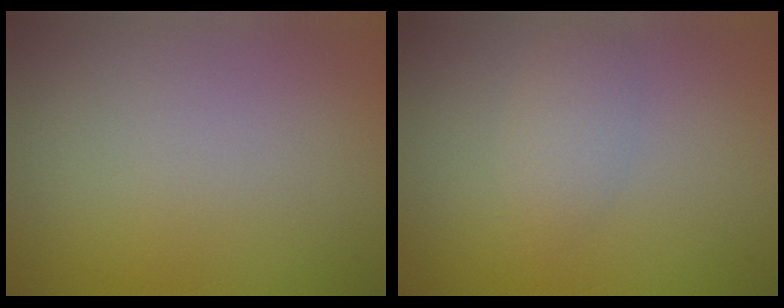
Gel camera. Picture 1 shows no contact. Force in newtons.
{"total": 1.8, "press": 1.8, "slide": 0.0}